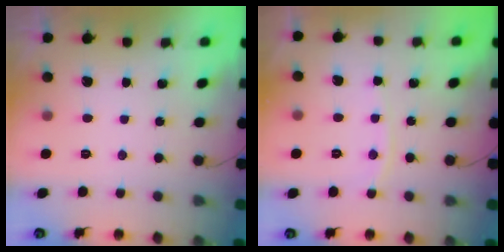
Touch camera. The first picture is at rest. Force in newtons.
{"total": 4.2, "press": 4.1, "slide": 0.6}